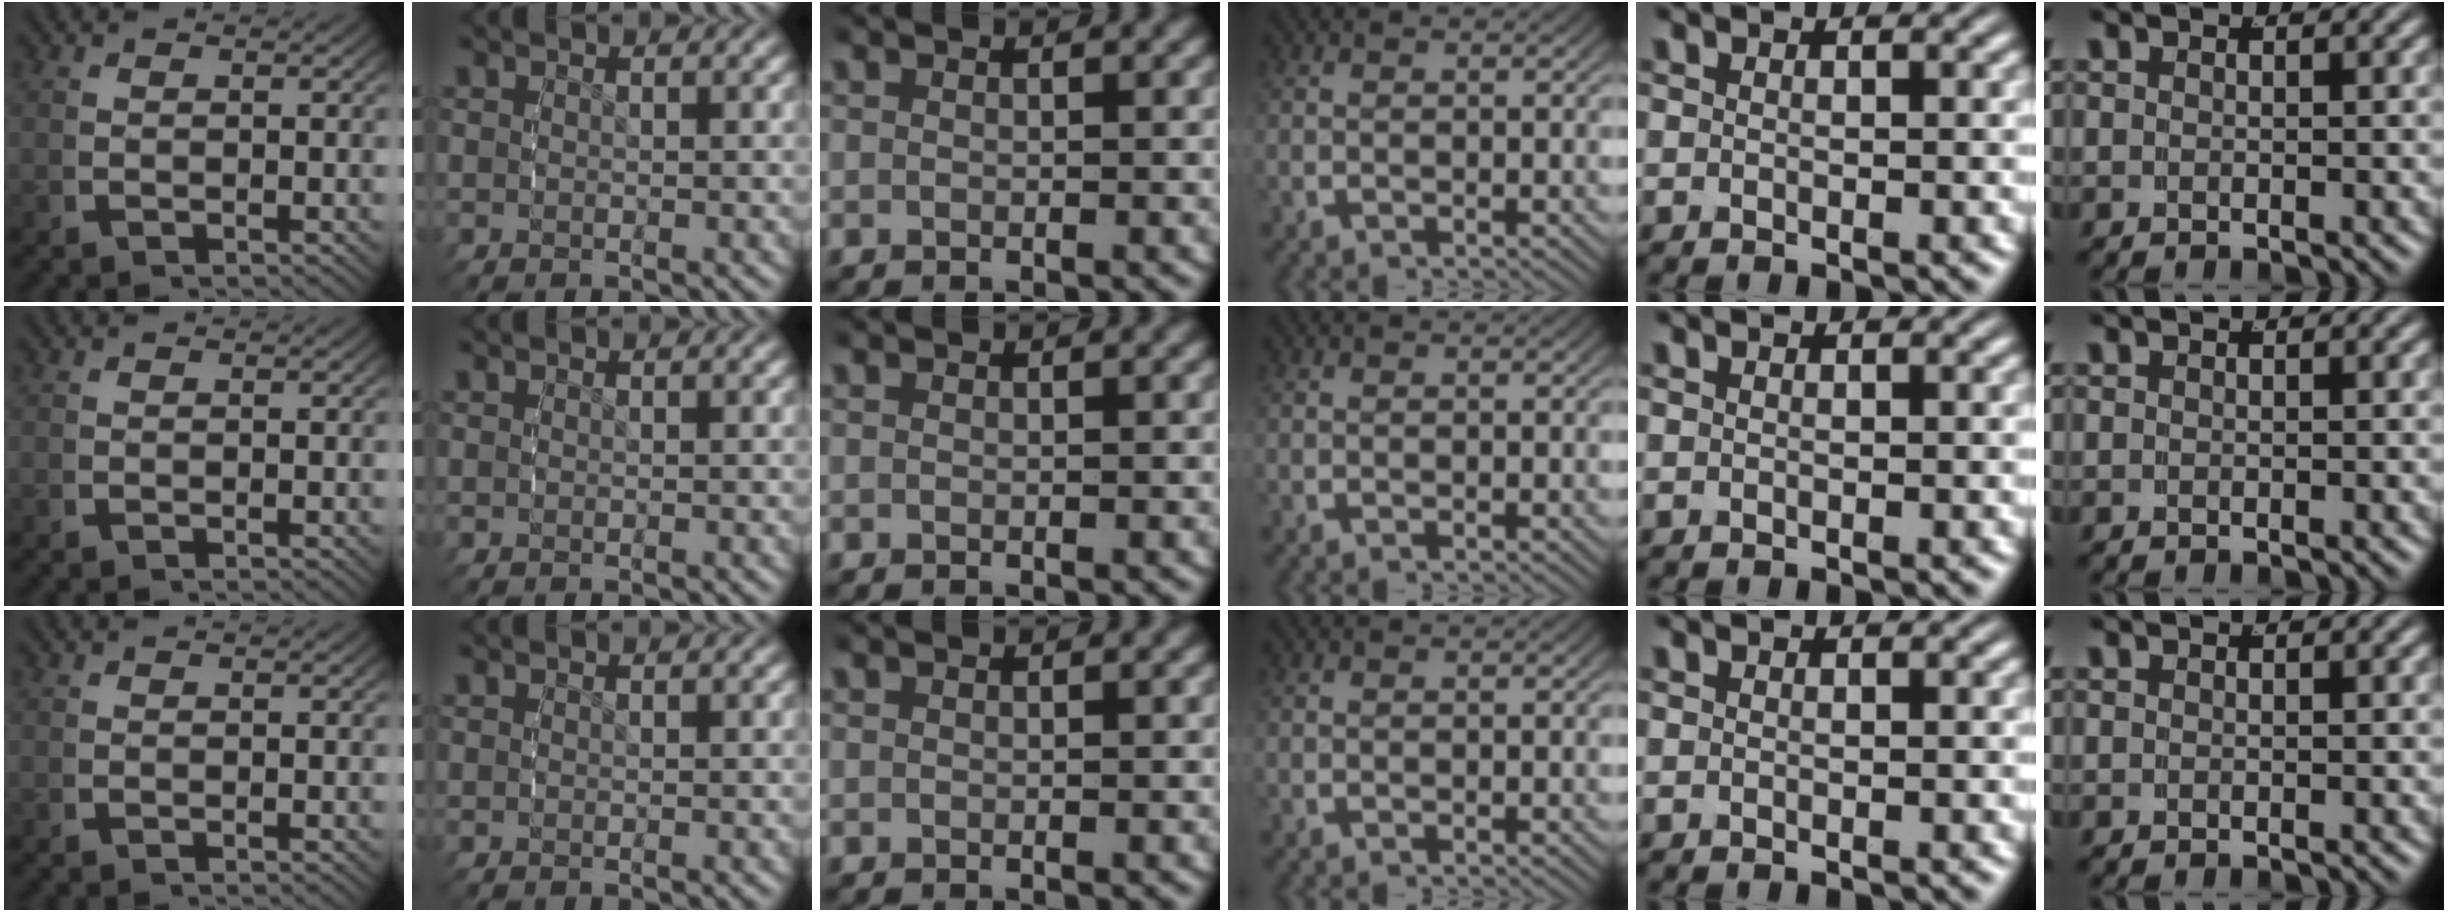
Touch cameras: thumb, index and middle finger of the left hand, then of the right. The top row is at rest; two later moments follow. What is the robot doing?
{"motion": "grasp_and_lifting", "object": "camera"}